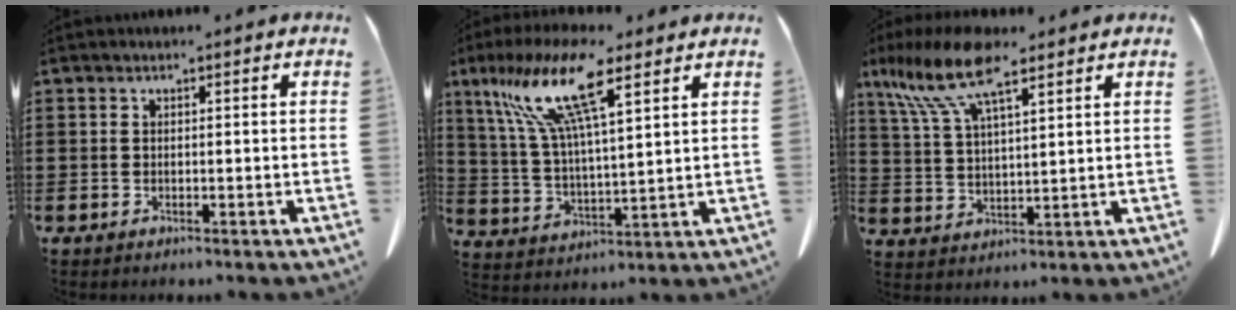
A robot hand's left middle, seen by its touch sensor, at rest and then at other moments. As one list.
[{"total": 13.4, "force": [8.5, 2.7, 10.0], "torque": [-0.230, -0.021, 0.142]}, {"total": 11.0, "force": [7.3, 3.4, 7.5], "torque": [-0.179, -0.014, 0.128]}]